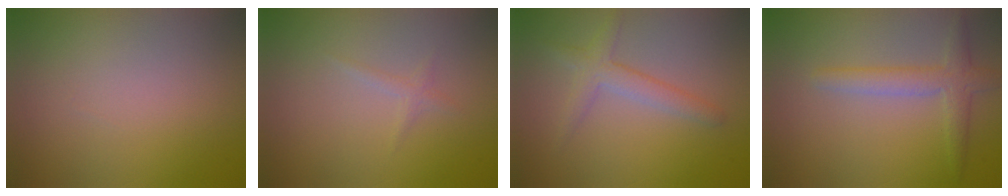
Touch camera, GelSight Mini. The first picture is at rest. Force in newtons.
{"total": 0.8, "press": 0.8, "slide": 0.0}
{"total": 2.5, "press": 2.5, "slide": 0.1}
{"total": 2.8, "press": 2.8, "slide": 0.1}